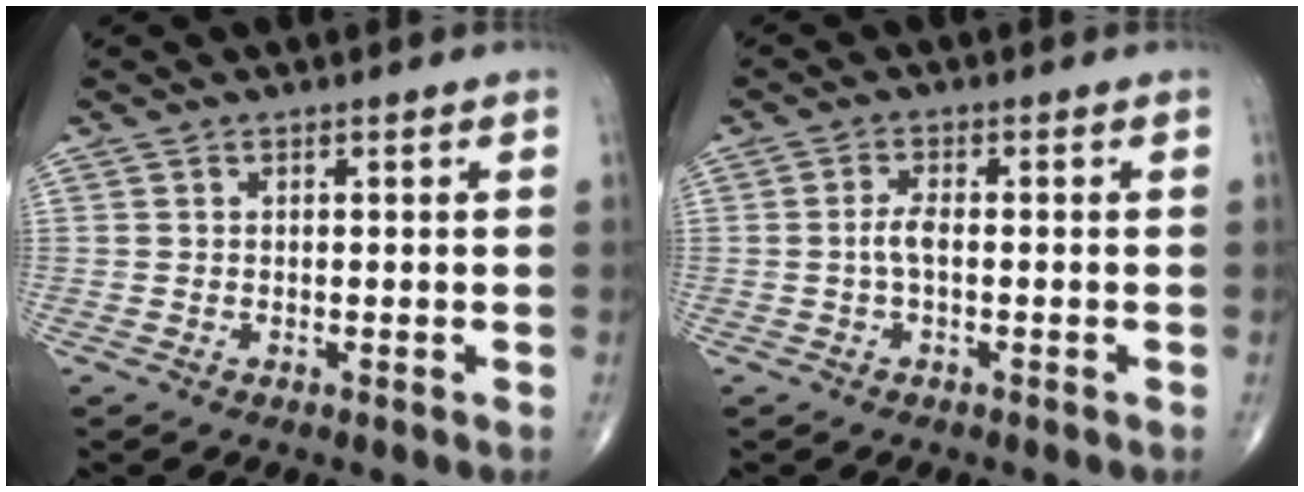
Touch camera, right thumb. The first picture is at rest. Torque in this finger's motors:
{"motor_torque": [0.78, 0.54, 0.41, -0.13, 0.06]}